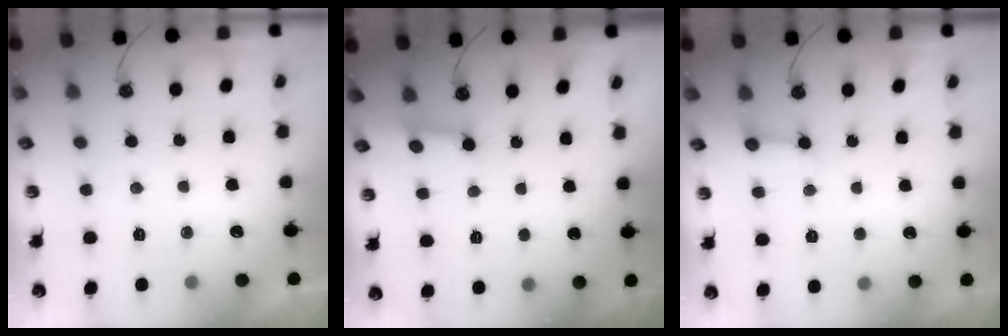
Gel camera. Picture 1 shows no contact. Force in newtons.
{"total": 2.9, "press": 2.9, "slide": 0.4}
{"total": 2.6, "press": 2.6, "slide": 0.2}